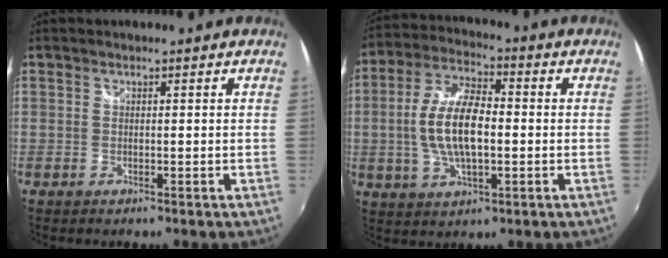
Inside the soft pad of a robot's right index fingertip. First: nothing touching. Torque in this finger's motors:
{"motor_torque": [1.48, -0.25, 0.75, 0.21]}